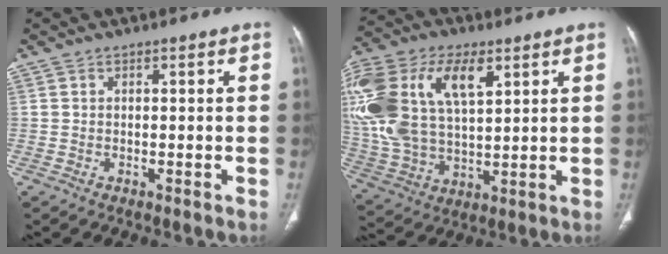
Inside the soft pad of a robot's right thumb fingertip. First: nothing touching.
{"total": 27.0, "force": [9.4, 15.0, 20.5], "torque": [-0.470, 0.017, 0.178]}